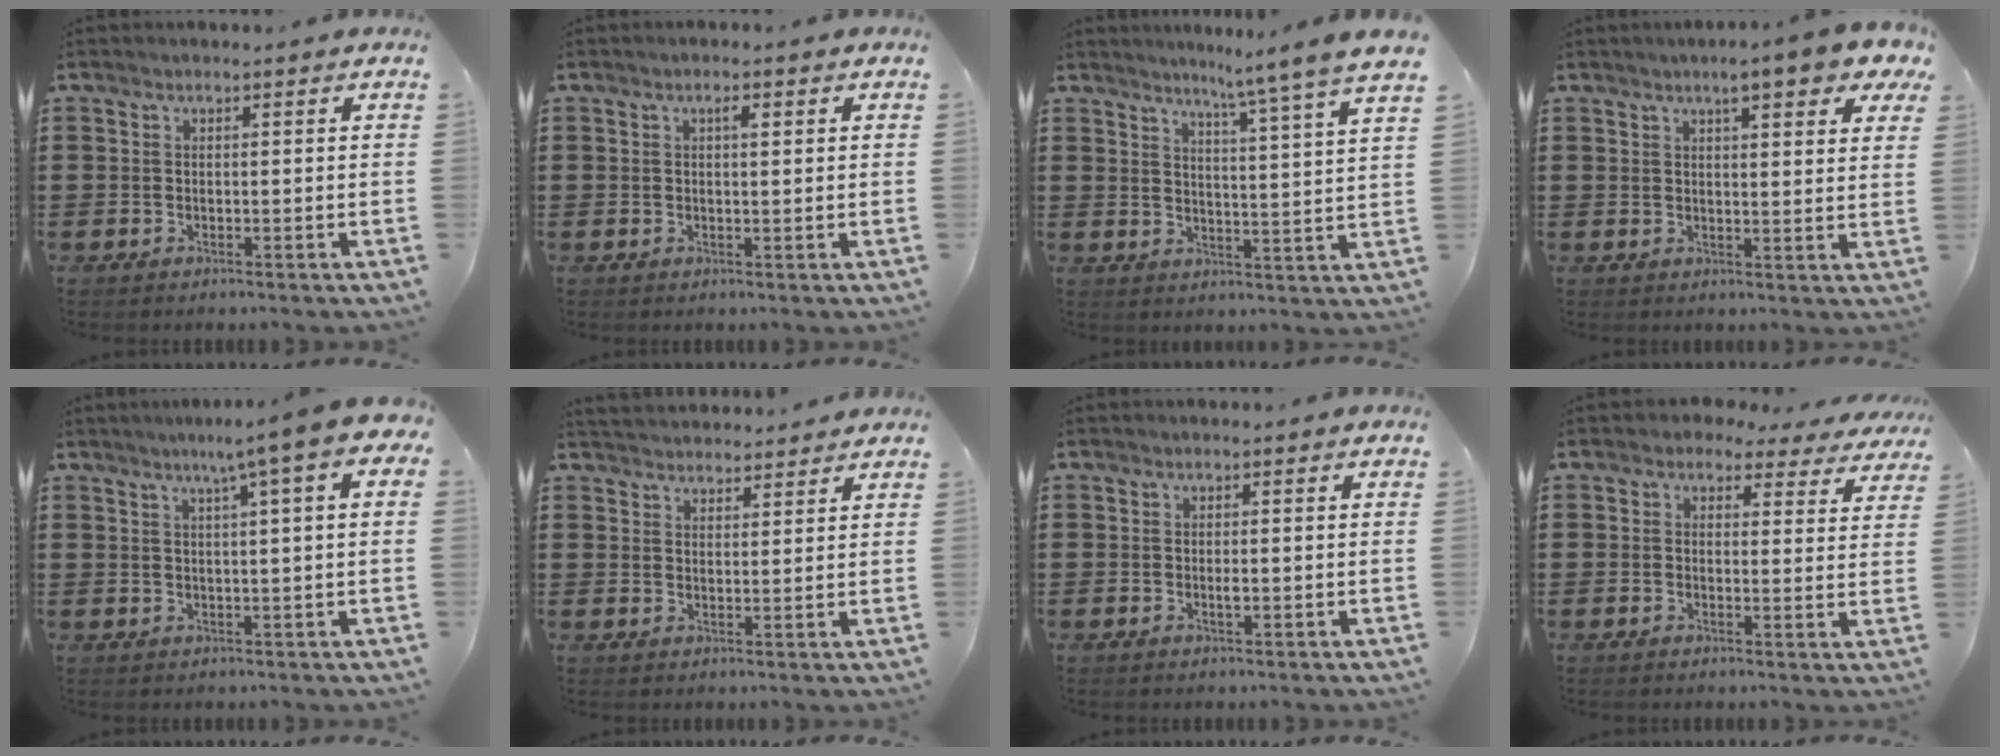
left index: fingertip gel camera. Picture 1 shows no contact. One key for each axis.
{"total": 1.6, "fx": 0.6, "fy": 0.4, "fz": 1.4, "tx": -0.029, "ty": 0.004, "tz": 0.009}
{"total": 6.5, "fx": 5.5, "fy": -2.0, "fz": 2.9, "tx": -0.063, "ty": -0.040, "tz": 0.087}
{"total": 6.3, "fx": 4.7, "fy": 0.9, "fz": 4.1, "tx": -0.070, "ty": -0.011, "tz": 0.076}
{"total": 5.9, "fx": 2.6, "fy": -0.4, "fz": 5.2, "tx": -0.096, "ty": -0.007, "tz": 0.037}
{"total": 2.9, "fx": 2.8, "fy": 0.7, "fz": -0.7, "tx": 0.003, "ty": -0.008, "tz": 0.052}
{"total": 0.9, "fx": -0.1, "fy": 0.3, "fz": 0.9, "tx": -0.018, "ty": -0.002, "tz": -0.002}
{"total": 3.0, "fx": 2.5, "fy": 1.3, "fz": 0.9, "tx": -0.021, "ty": -0.005, "tz": 0.044}